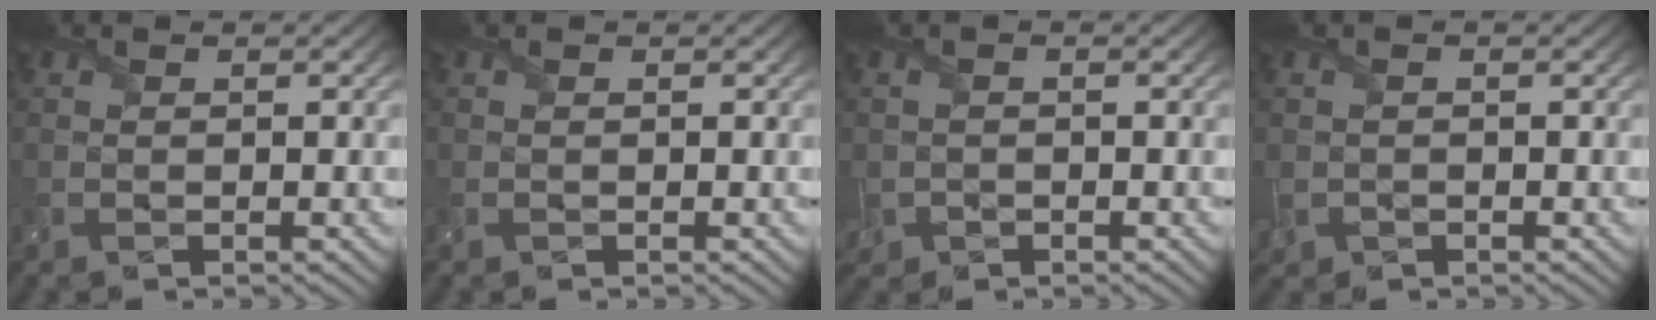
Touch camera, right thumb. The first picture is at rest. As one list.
[{"total": 0.0}, {"total": 2.6, "force": [-1.2, 2.0, 1.0], "torque": [-0.030, -0.013, -0.027]}, {"total": 1.9, "force": [-0.7, 1.5, 0.8], "torque": [-0.029, -0.010, -0.015]}]